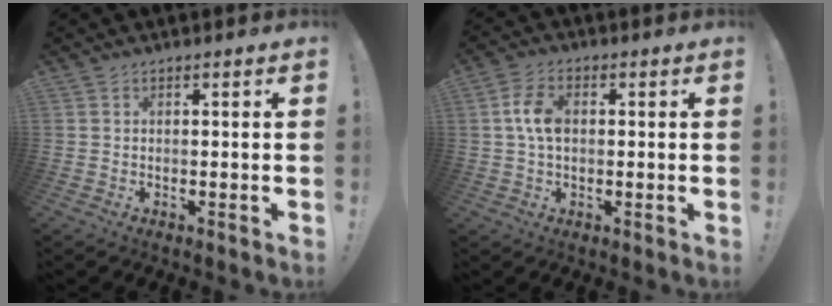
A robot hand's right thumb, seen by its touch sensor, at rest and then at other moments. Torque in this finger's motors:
{"motor_torque": [0.07, 0.05, 0.00, -0.03, 0.01]}